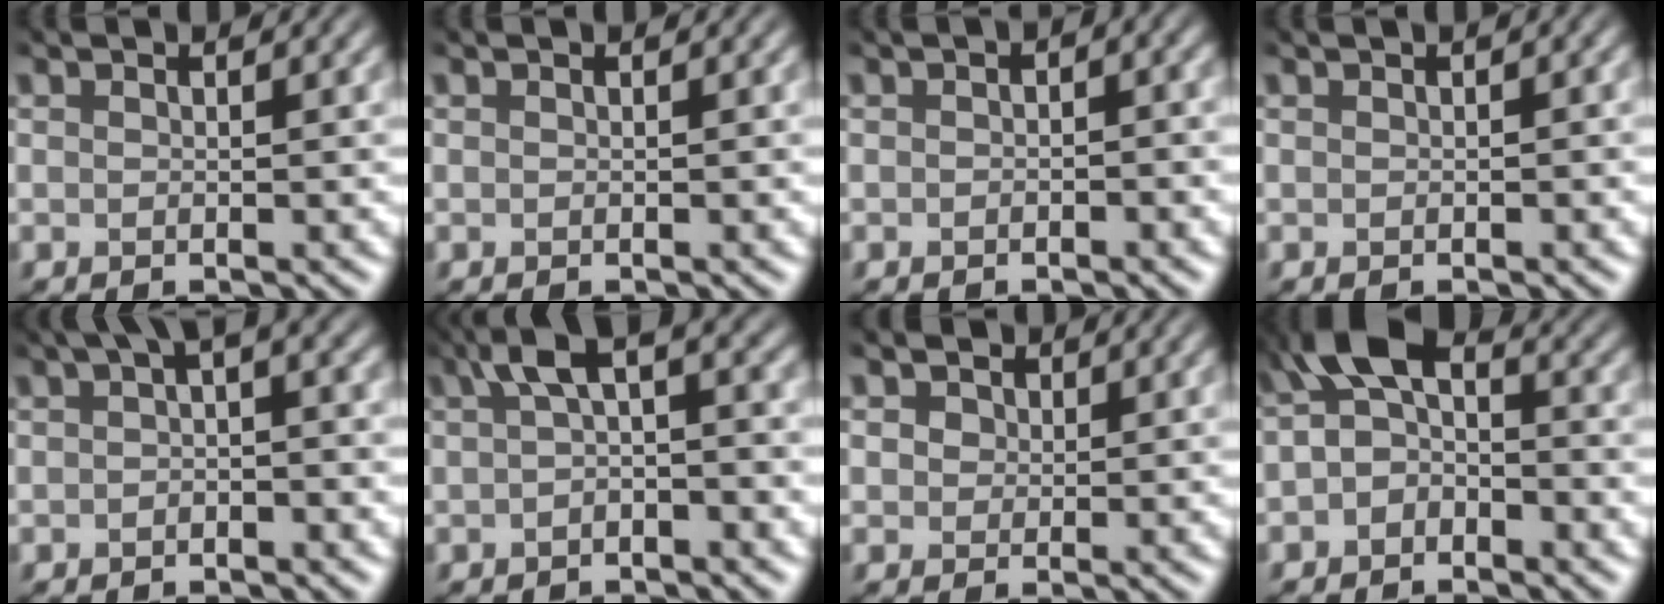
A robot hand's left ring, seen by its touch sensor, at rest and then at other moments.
{"total": 0.0}
{"total": 3.1, "force": [0.8, 1.6, 2.6], "torque": [-0.031, 0.015, 0.003]}
{"total": 1.0, "force": [0.3, 0.4, 0.9], "torque": [-0.011, 0.002, 0.005]}
{"total": 3.5, "force": [0.5, 1.5, 3.1], "torque": [-0.051, 0.014, 0.007]}
{"total": 4.3, "force": [0.1, 1.8, 3.9], "torque": [-0.069, 0.013, 0.002]}
{"total": 2.0, "force": [0.6, 1.8, 0.7], "torque": [-0.030, -0.005, 0.014]}
{"total": 4.6, "force": [-1.2, 3.0, 3.2], "torque": [-0.052, 0.016, -0.032]}